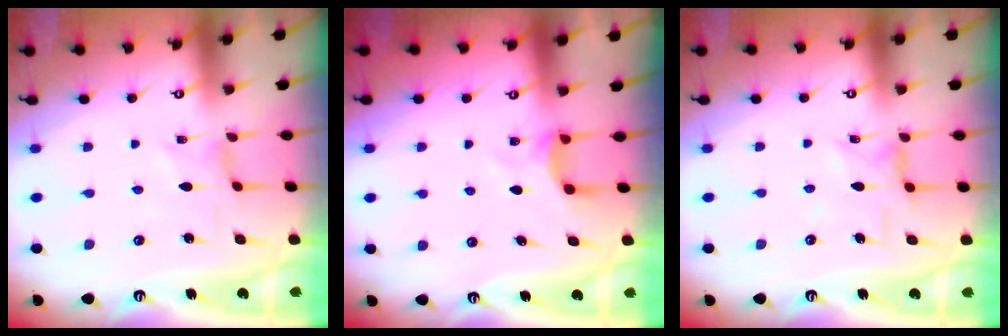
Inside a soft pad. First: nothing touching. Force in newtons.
{"total": 4.3, "press": 4.3, "slide": 0.6}
{"total": 2.5, "press": 2.4, "slide": 0.4}